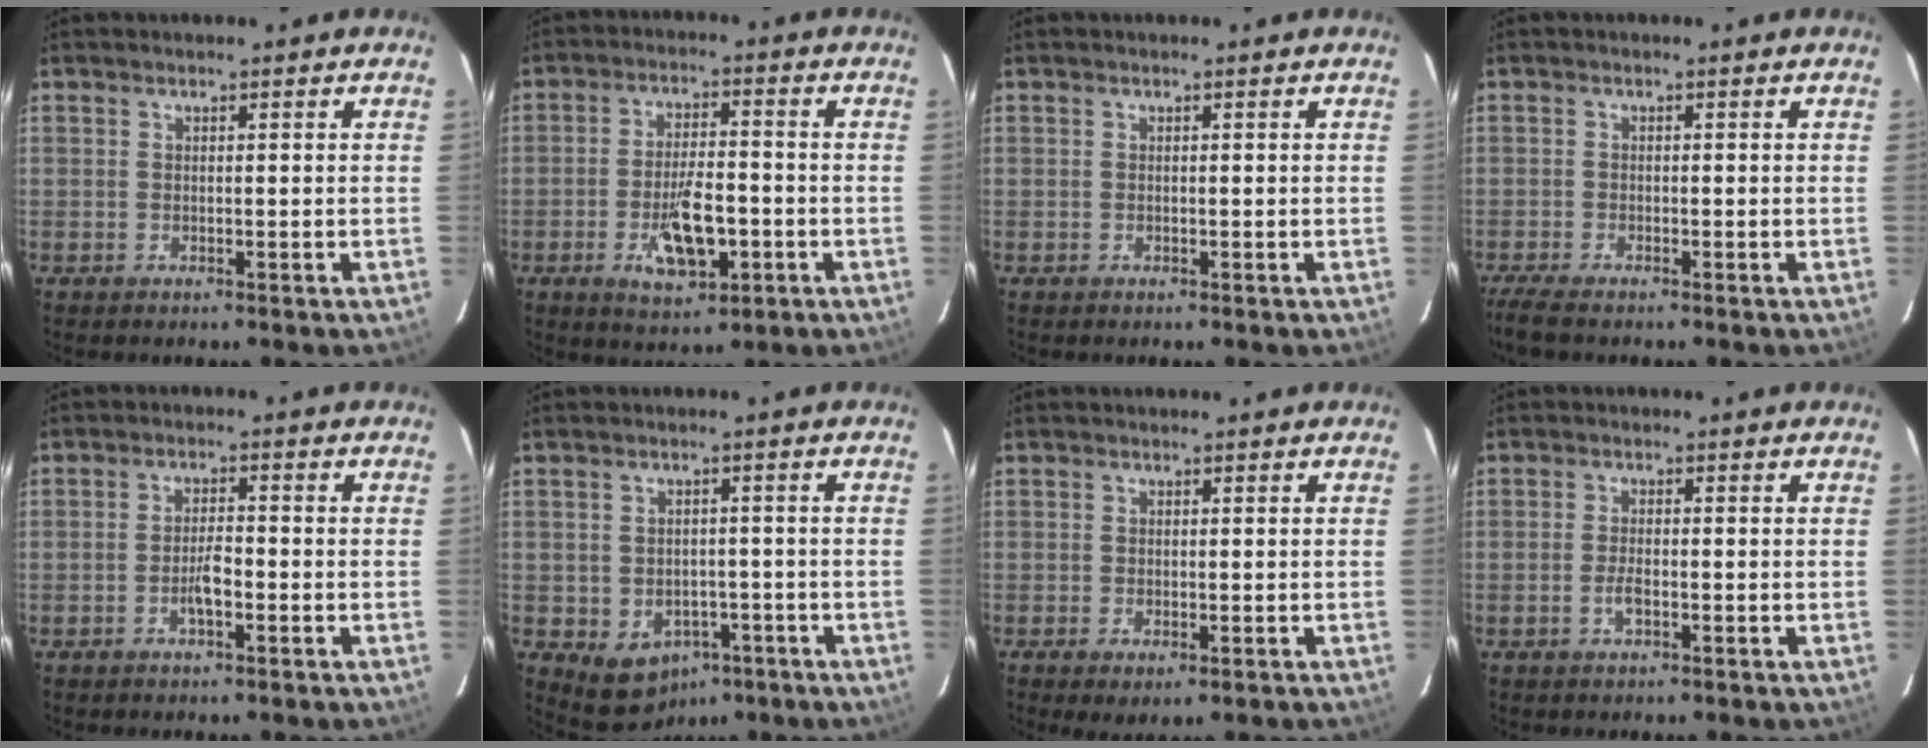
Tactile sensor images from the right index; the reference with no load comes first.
{"total": 9.8, "force": [-3.3, 4.0, 8.3], "torque": [-0.159, -0.003, -0.049]}
{"total": 0.0}
{"total": 4.0, "force": [-3.2, 0.5, 2.2], "torque": [-0.059, -0.017, -0.063]}
{"total": 3.6, "force": [-1.6, 1.0, 3.0], "torque": [-0.061, 0.004, -0.028]}
{"total": 7.9, "force": [-4.0, 6.2, 2.6], "torque": [-0.055, 0.012, -0.032]}
{"total": 3.0, "force": [-1.3, 1.4, 2.3], "torque": [-0.046, -0.013, -0.017]}
{"total": 2.5, "force": [-1.1, 0.9, 2.0], "torque": [-0.046, -0.001, -0.021]}